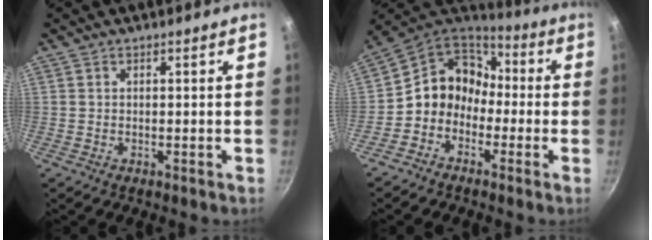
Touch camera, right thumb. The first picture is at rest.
{"total": 11.3, "force": [-2.3, 9.6, 5.5], "torque": [-0.055, 0.054, -0.065]}